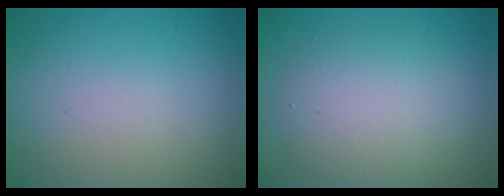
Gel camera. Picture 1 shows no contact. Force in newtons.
{"total": 4.9, "press": 4.8, "slide": 0.8}